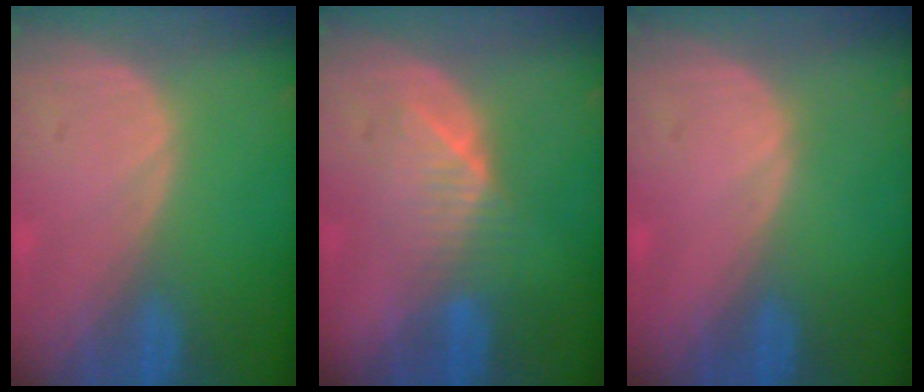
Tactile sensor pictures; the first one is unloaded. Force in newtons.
{"total": 4.5, "press": 4.4, "slide": 1.0}
{"total": 0.6, "press": 0.1, "slide": 0.6}